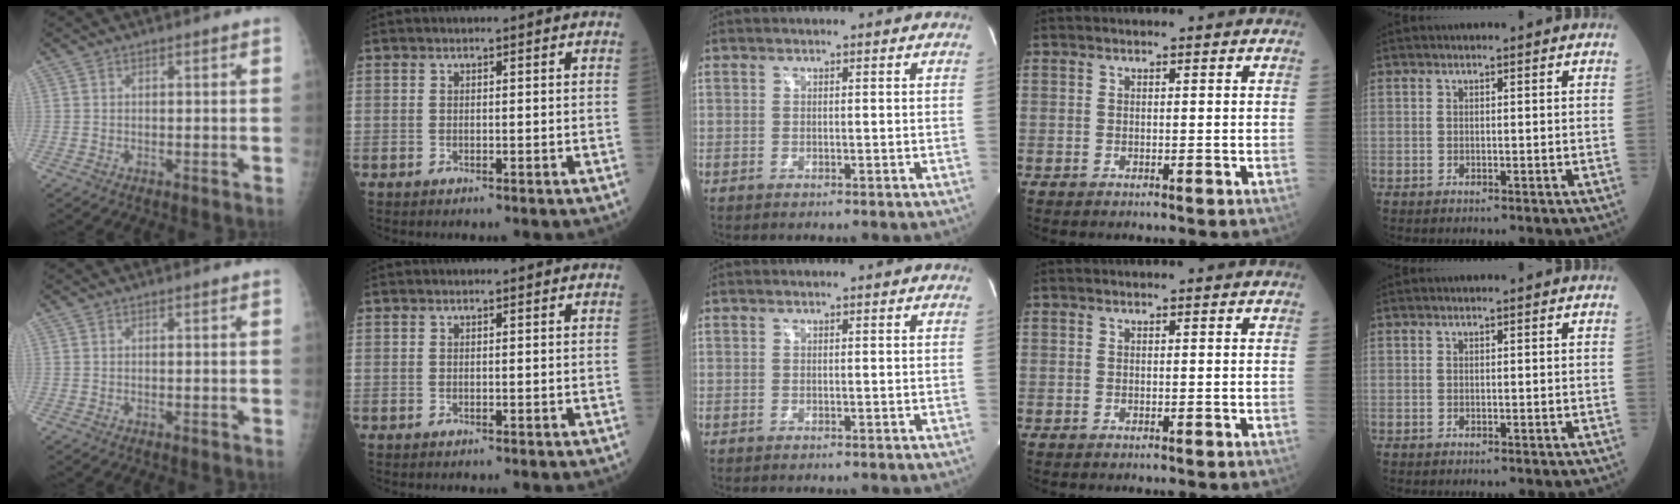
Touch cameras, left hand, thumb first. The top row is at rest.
{}